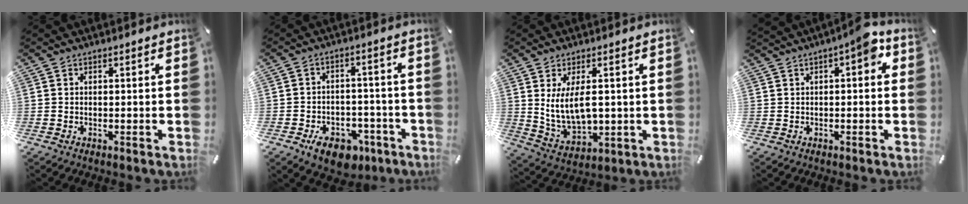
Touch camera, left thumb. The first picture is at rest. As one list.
[{"total": 9.4, "force": [-5.4, 6.2, 4.7], "torque": [-0.064, 0.039, -0.087]}, {"total": 9.9, "force": [2.3, 5.1, 8.1], "torque": [-0.172, -0.010, 0.036]}, {"total": 5.3, "force": [1.7, 2.0, 4.6], "torque": [-0.067, 0.000, 0.023]}]